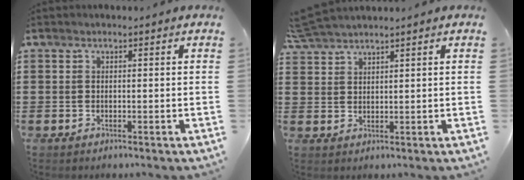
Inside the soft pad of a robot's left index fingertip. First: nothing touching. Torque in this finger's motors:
{"motor_torque": [1.08, -1.06, 0.64, 0.21]}